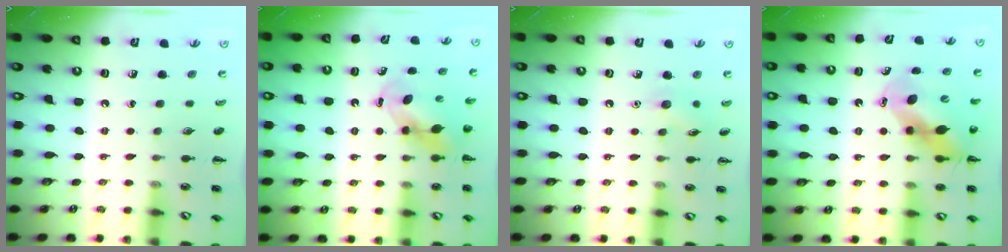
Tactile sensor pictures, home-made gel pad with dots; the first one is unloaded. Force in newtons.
{"total": 6.5, "press": 6.4, "slide": 1.1}
{"total": 6.5, "press": 6.3, "slide": 1.6}
{"total": 10.6, "press": 10.2, "slide": 2.9}